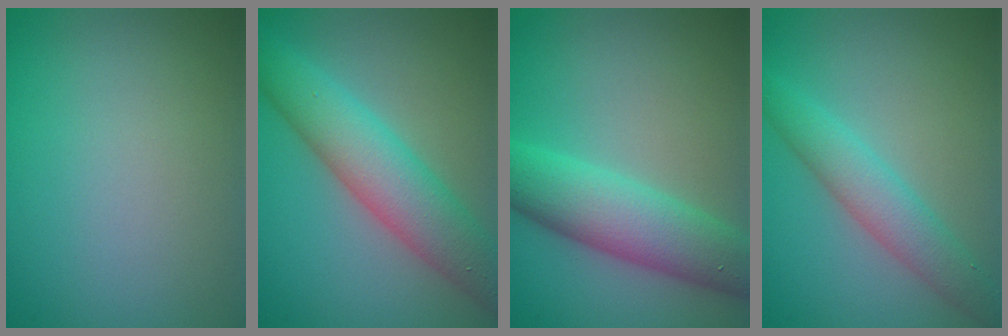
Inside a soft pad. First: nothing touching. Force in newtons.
{"total": 6.8, "press": 6.8, "slide": 0.2}
{"total": 6.8, "press": 6.8, "slide": 0.3}
{"total": 3.7, "press": 3.7, "slide": 0.1}